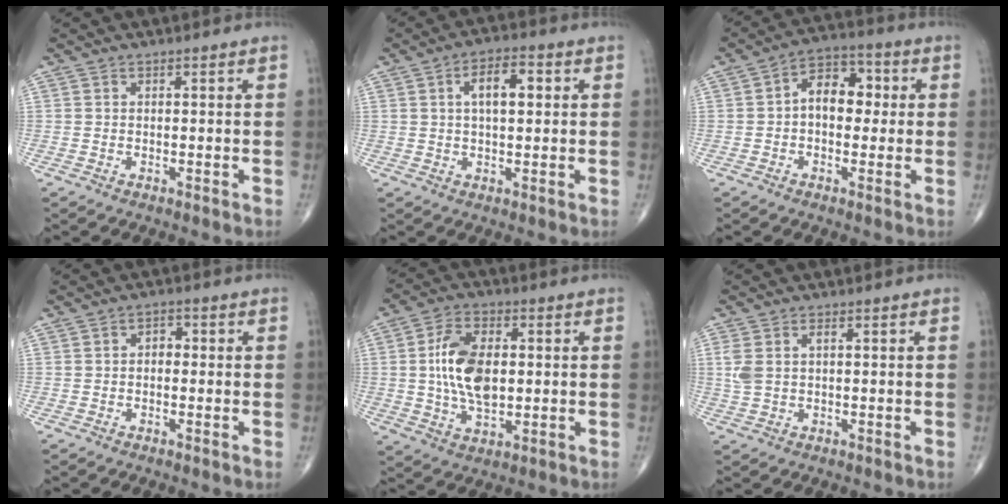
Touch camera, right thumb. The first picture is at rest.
{"total": 6.9, "force": [1.6, 3.2, 6.0], "torque": [-0.088, 0.009, 0.022]}
{"total": 8.7, "force": [0.4, 5.8, 6.4], "torque": [-0.067, 0.027, -0.004]}
{"total": 2.1, "force": [-0.1, 1.5, 1.5], "torque": [-0.010, 0.009, -0.007]}
{"total": 12.3, "force": [0.8, 6.9, 10.1], "torque": [-0.177, 0.002, 0.017]}
{"total": 4.0, "force": [0.8, 2.1, 3.3], "torque": [-0.093, 0.012, 0.019]}